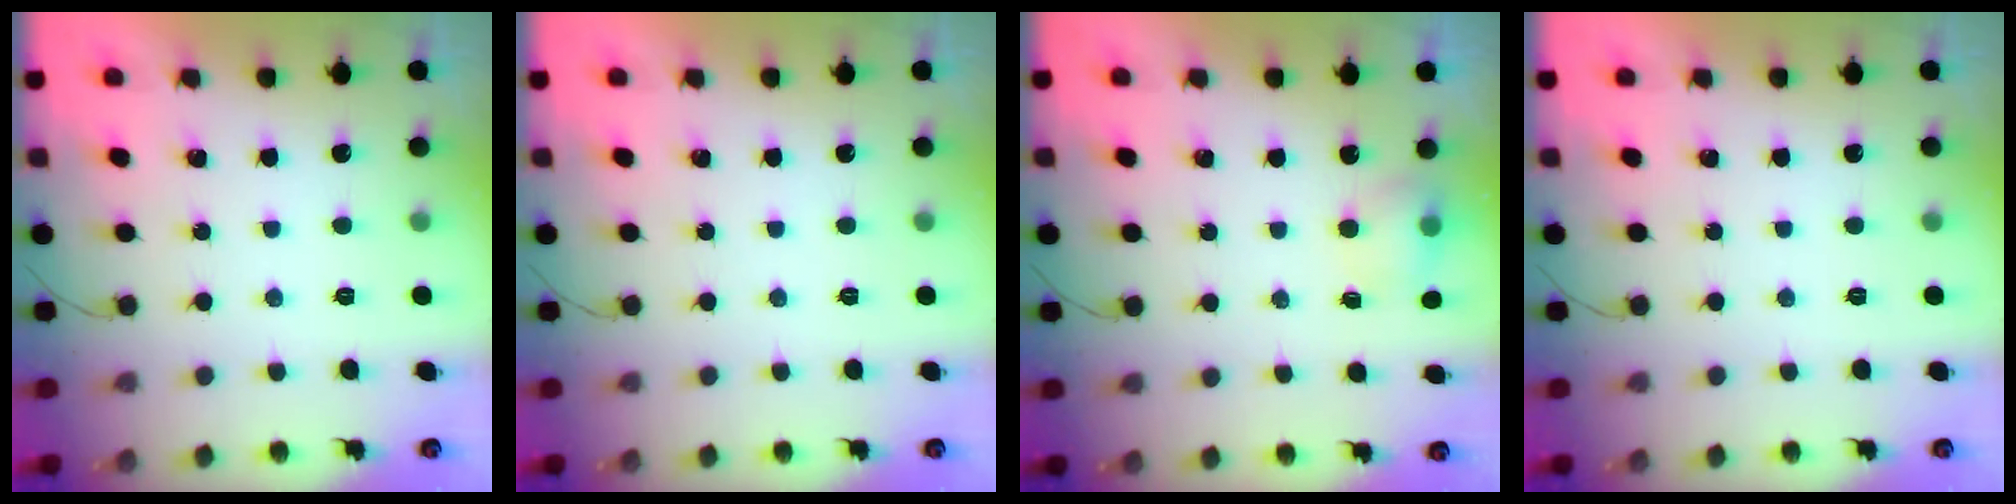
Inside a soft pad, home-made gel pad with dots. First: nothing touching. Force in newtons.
{"total": 0.0}
{"total": 6.5, "press": 4.5, "slide": 4.7}
{"total": 0.0}